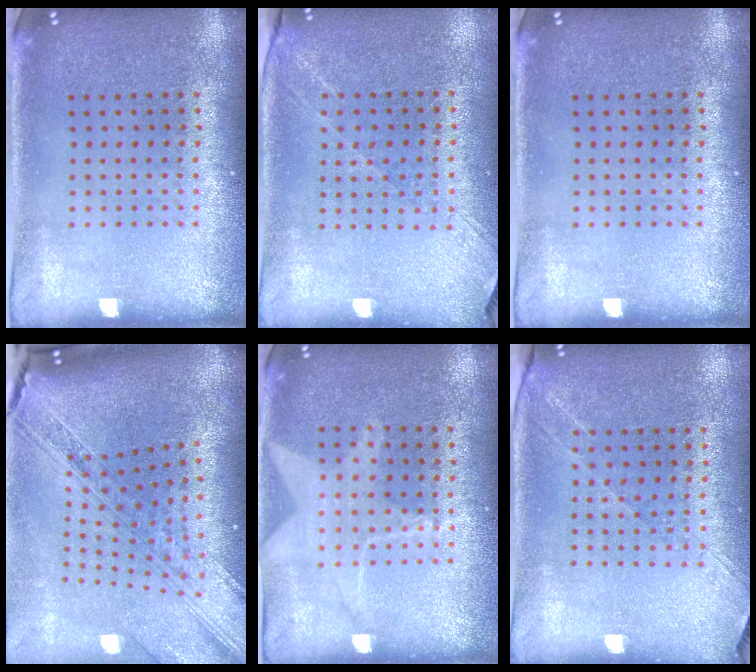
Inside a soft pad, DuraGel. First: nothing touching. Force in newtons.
{"total": 1.3, "press": 1.2, "slide": 0.4}
{"total": 0.0}
{"total": 4.0, "press": 2.9, "slide": 2.7}
{"total": 1.4, "press": 1.4, "slide": 0.4}
{"total": 1.4, "press": 1.2, "slide": 0.7}